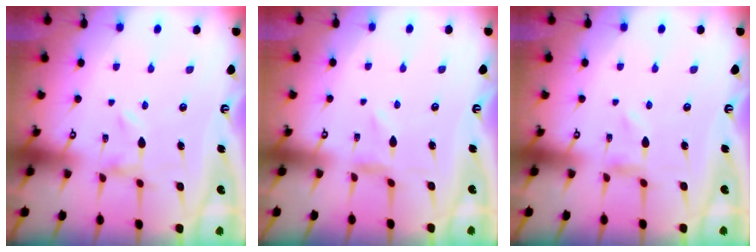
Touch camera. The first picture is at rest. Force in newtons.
{"total": 0.0}
{"total": 0.0}